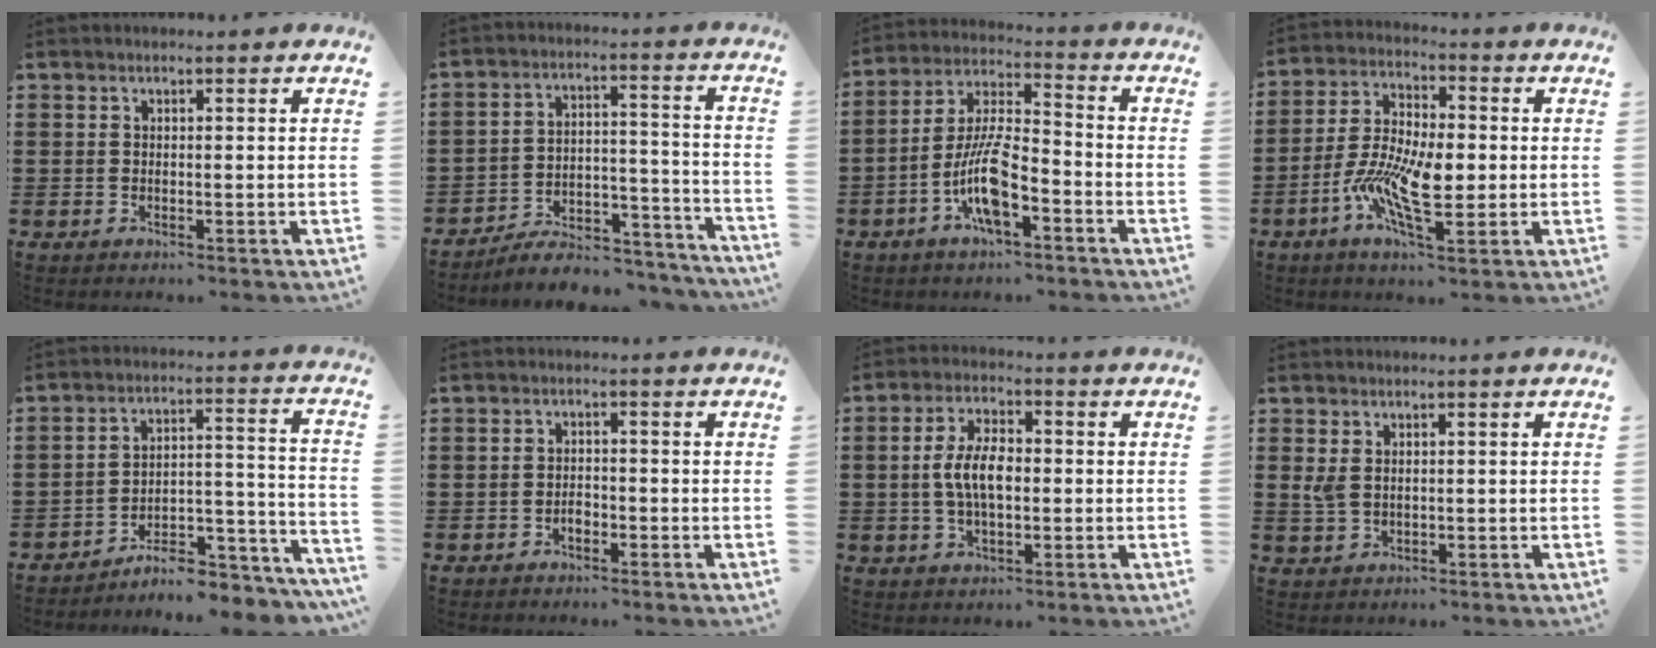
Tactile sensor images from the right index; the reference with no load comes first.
{"total": 5.9, "force": [-5.6, 1.2, 1.5], "torque": [-0.021, 0.008, -0.107]}
{"total": 10.3, "force": [-4.5, 3.2, 8.7], "torque": [-0.194, -0.002, -0.088]}
{"total": 10.5, "force": [-2.7, 4.5, 9.1], "torque": [-0.200, -0.005, -0.051]}
{"total": 7.1, "force": [-6.6, 1.2, 2.3], "torque": [-0.028, 0.011, -0.126]}
{"total": 1.7, "force": [-0.9, 0.9, 1.1], "torque": [-0.024, 0.001, -0.017]}
{"total": 6.7, "force": [-0.3, 3.2, 5.9], "torque": [-0.130, 0.003, -0.013]}
{"total": 2.3, "force": [0.8, 1.4, 1.6], "torque": [-0.043, 0.002, 0.012]}